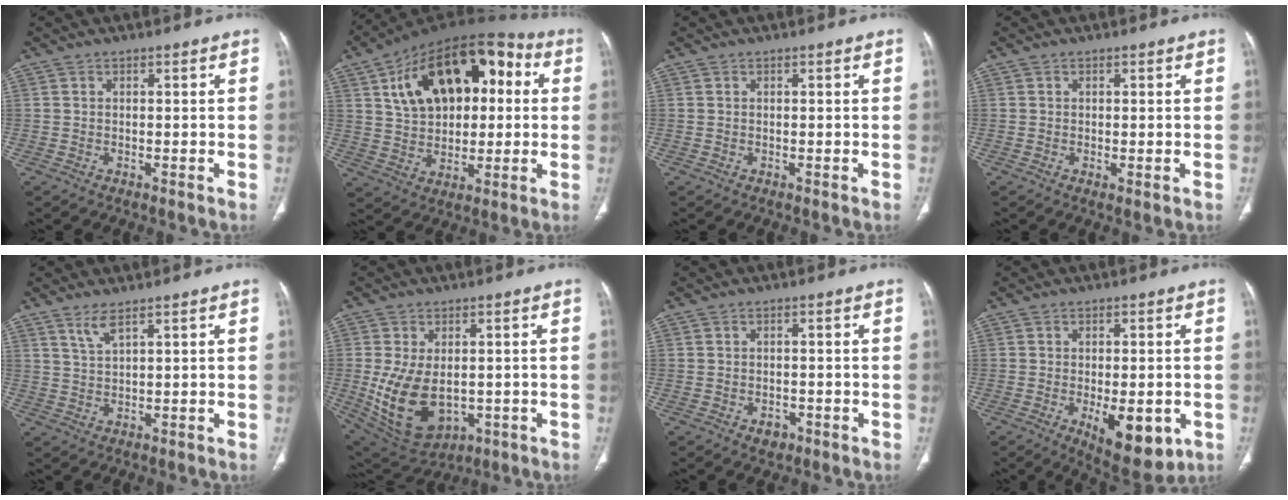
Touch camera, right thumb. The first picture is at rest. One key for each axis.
{"total": 22.9, "fx": 5.8, "fy": 13.7, "fz": 17.4, "tx": -0.241, "ty": 0.025, "tz": 0.086}
{"total": 0.0}
{"total": 1.1, "fx": -0.1, "fy": 0.4, "fz": 1.0, "tx": -0.021, "ty": -0.006, "tz": 0.000}
{"total": 3.3, "fx": 2.3, "fy": 0.5, "fz": 2.2, "tx": -0.052, "ty": -0.014, "tz": 0.055}
{"total": 14.0, "fx": -1.6, "fy": 8.9, "fz": 10.8, "tx": -0.191, "ty": -0.012, "tz": 0.005}
{"total": 2.4, "fx": -1.1, "fy": 1.7, "fz": 1.2, "tx": -0.007, "ty": 0.004, "tz": -0.009}
{"total": 11.8, "fx": -3.5, "fy": 5.3, "fz": 10.0, "tx": -0.123, "ty": -0.010, "tz": -0.036}